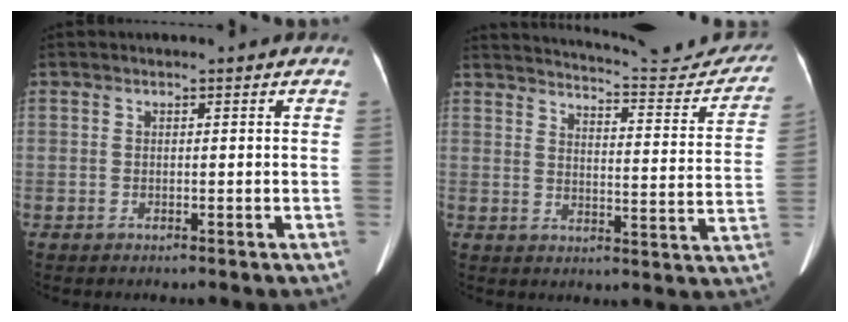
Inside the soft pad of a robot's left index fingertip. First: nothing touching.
{"total": 19.6, "force": [18.8, 2.0, 5.5], "torque": [-0.068, -0.058, 0.224]}